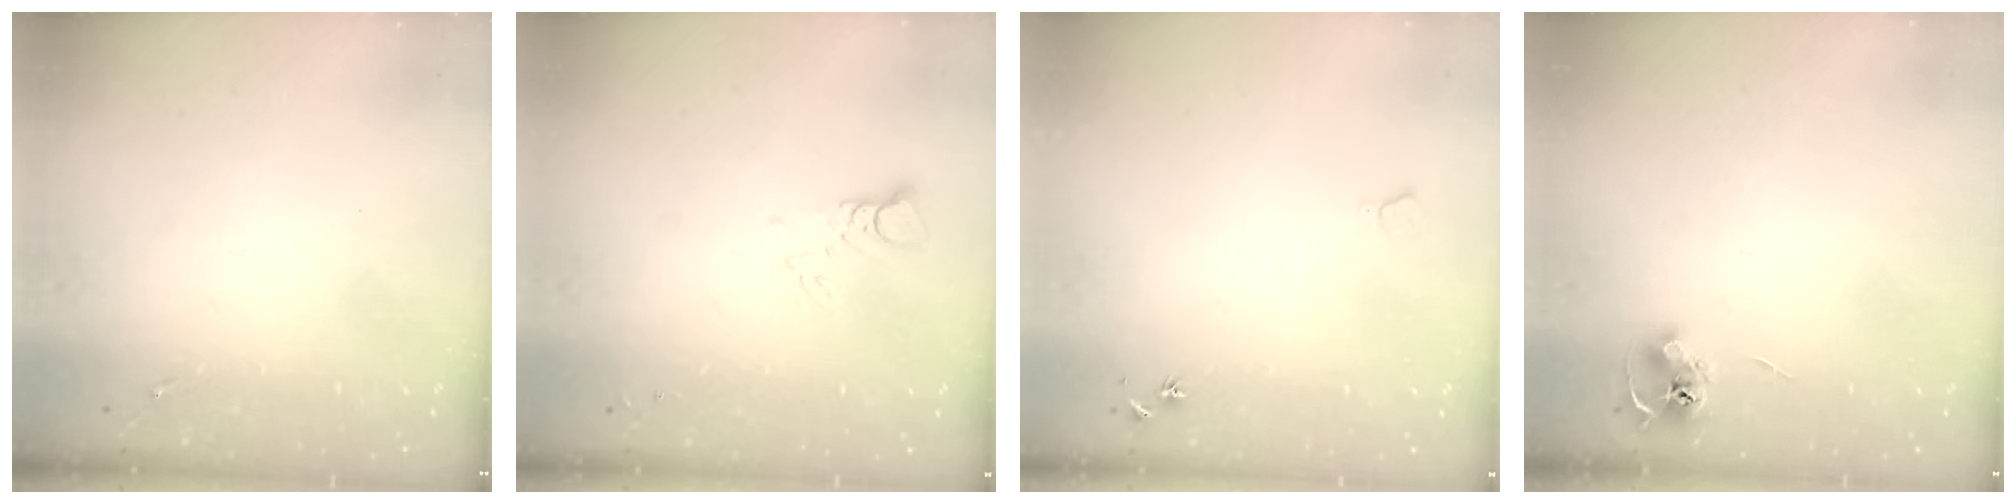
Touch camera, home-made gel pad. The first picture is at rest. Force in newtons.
{"total": 2.9, "press": 2.9, "slide": 0.2}
{"total": 5.6, "press": 5.5, "slide": 0.7}
{"total": 6.6, "press": 6.6, "slide": 0.5}